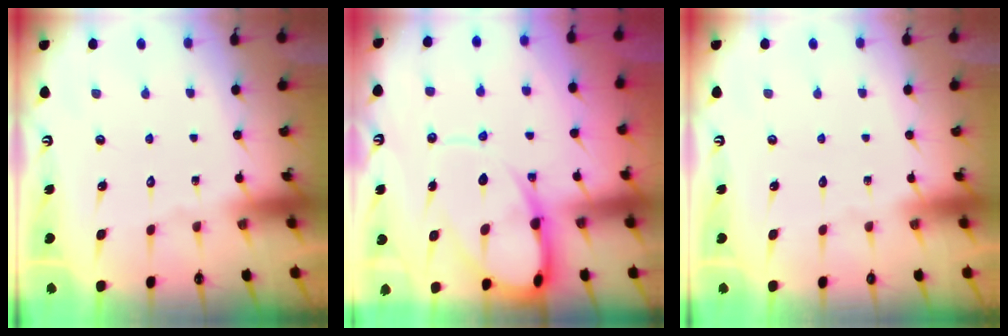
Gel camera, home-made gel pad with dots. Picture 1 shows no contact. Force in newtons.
{"total": 12.8, "press": 12.8, "slide": 1.2}
{"total": 0.0}